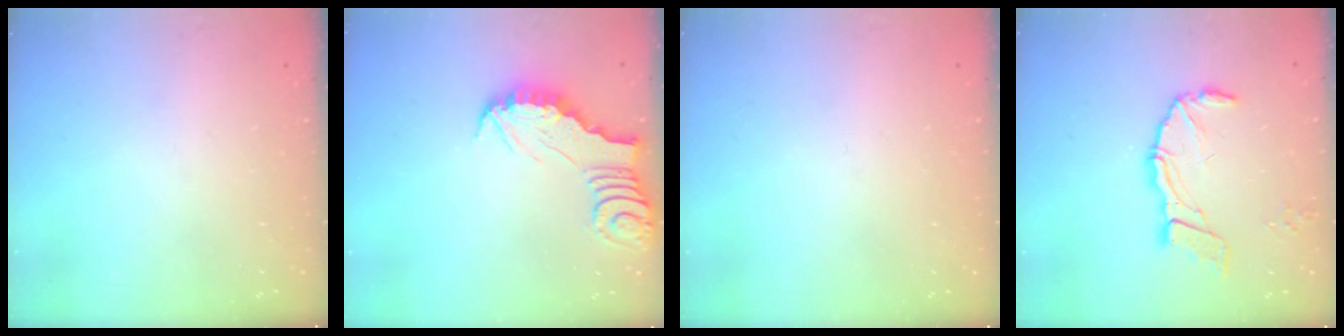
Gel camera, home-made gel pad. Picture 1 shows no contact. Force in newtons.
{"total": 3.0, "press": 3.0, "slide": 0.3}
{"total": 0.0}
{"total": 11.7, "press": 11.7, "slide": 0.8}